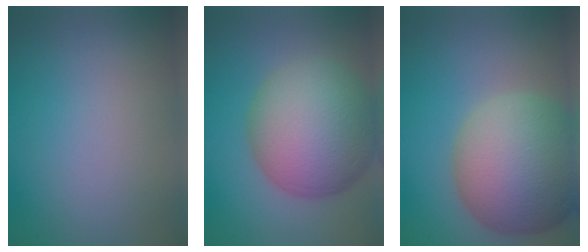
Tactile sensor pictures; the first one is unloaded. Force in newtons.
{"total": 11.7, "press": 11.7, "slide": 0.4}
{"total": 12.3, "press": 12.2, "slide": 1.1}